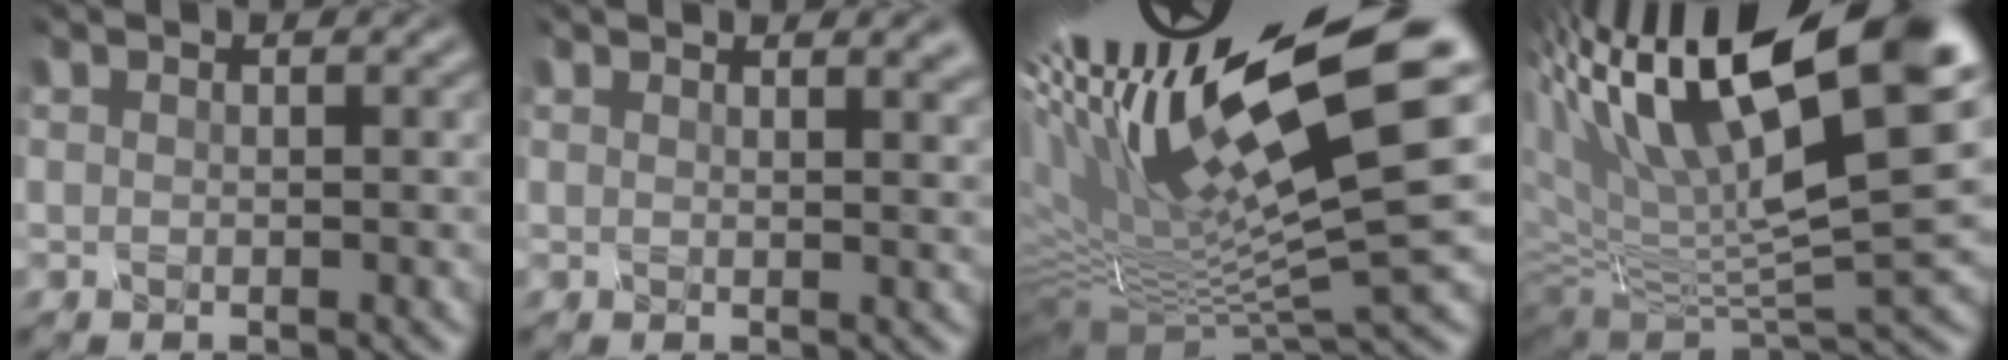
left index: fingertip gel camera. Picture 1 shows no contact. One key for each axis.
{"total": 4.3, "fx": 3.0, "fy": 1.8, "fz": 2.6, "tx": -0.016, "ty": 0.021, "tz": 0.025}
{"total": 16.5, "fx": 2.2, "fy": 3.4, "fz": 16.0, "tx": -0.290, "ty": -0.006, "tz": 0.069}
{"total": 15.2, "fx": 5.1, "fy": 5.6, "fz": 13.2, "tx": -0.273, "ty": 0.017, "tz": 0.105}